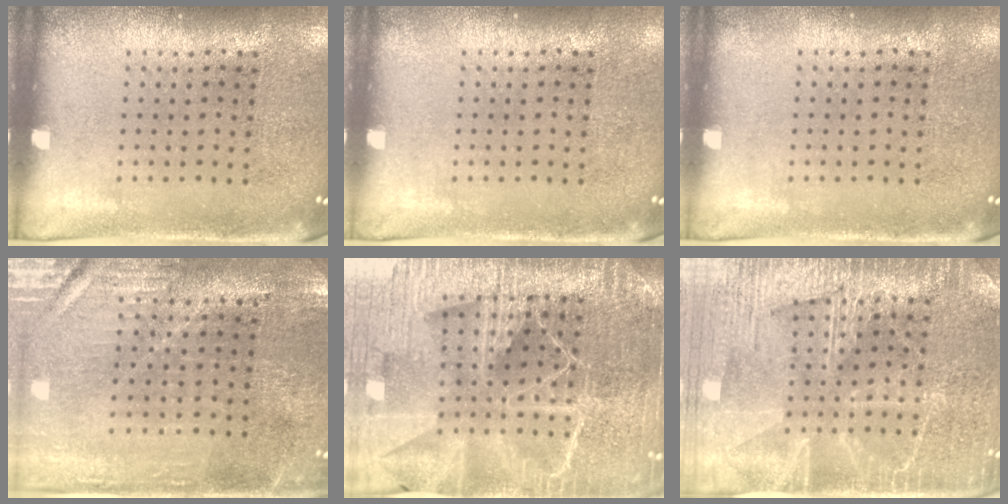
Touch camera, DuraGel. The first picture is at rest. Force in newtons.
{"total": 0.0}
{"total": 0.0}
{"total": 0.9, "press": 0.8, "slide": 0.3}
{"total": 5.9, "press": 5.2, "slide": 2.9}
{"total": 3.8, "press": 3.7, "slide": 1.0}